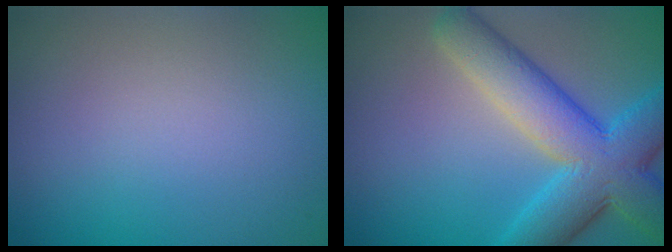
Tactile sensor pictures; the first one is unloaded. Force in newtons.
{"total": 9.4, "press": 9.4, "slide": 0.3}